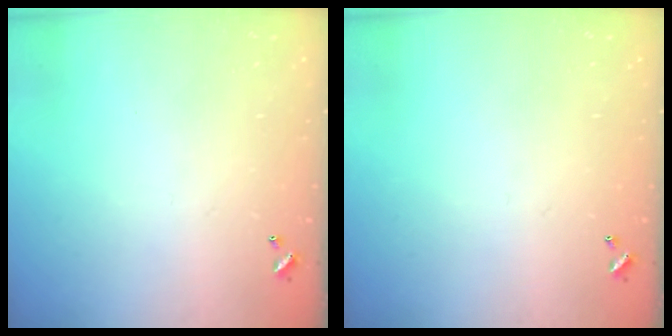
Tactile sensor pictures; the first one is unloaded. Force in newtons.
{"total": 0.0}